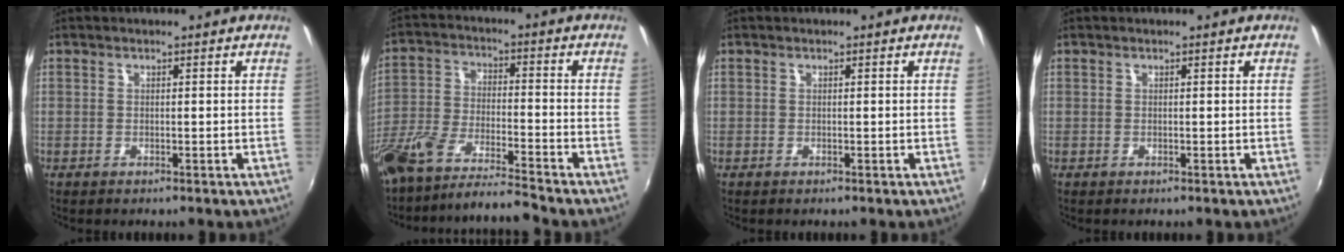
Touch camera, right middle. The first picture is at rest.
{"total": 11.4, "force": [-10.2, 0.5, 5.2], "torque": [-0.119, -0.010, -0.193]}
{"total": 0.0}
{"total": 0.0}